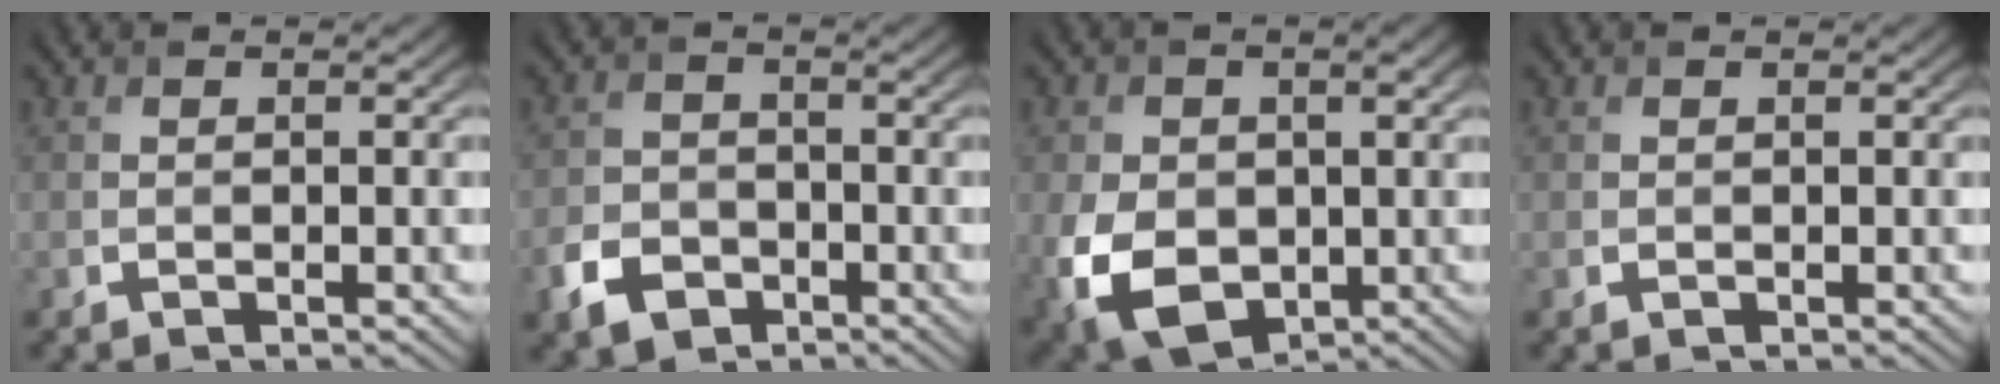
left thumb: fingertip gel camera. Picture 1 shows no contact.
{"total": 5.0, "force": [-2.7, 3.6, 2.2], "torque": [-0.050, -0.005, -0.062]}
{"total": 11.1, "force": [-1.5, 7.8, 7.8], "torque": [-0.180, -0.020, -0.032]}
{"total": 0.0}